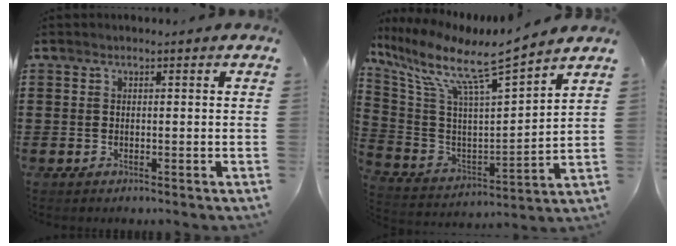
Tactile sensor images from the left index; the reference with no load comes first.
{"total": 10.4, "force": [8.1, 0.4, 6.6], "torque": [-0.159, -0.061, 0.127]}